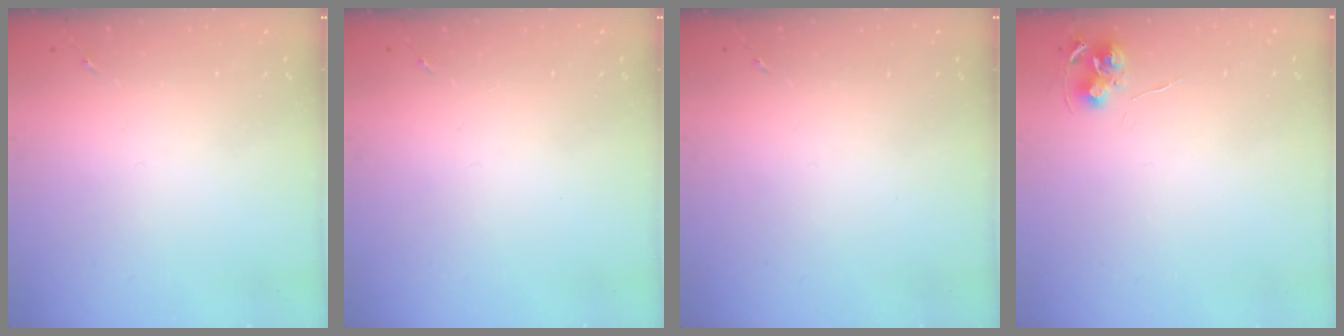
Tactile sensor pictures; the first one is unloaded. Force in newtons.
{"total": 0.0}
{"total": 0.0}
{"total": 7.9, "press": 7.9, "slide": 0.5}